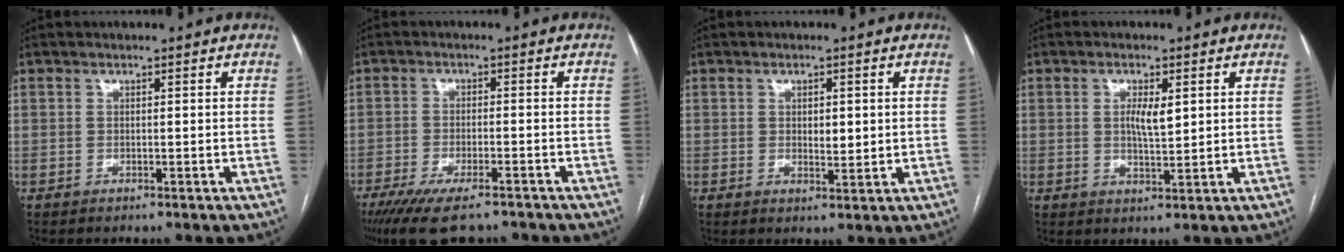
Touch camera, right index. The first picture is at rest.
{"total": 11.1, "force": [-8.4, 2.6, 6.7], "torque": [-0.104, -0.018, -0.132]}
{"total": 2.8, "force": [0.4, 1.2, 2.6], "torque": [-0.040, -0.004, 0.008]}
{"total": 4.1, "force": [1.1, 0.9, 3.8], "torque": [-0.068, -0.004, 0.019]}